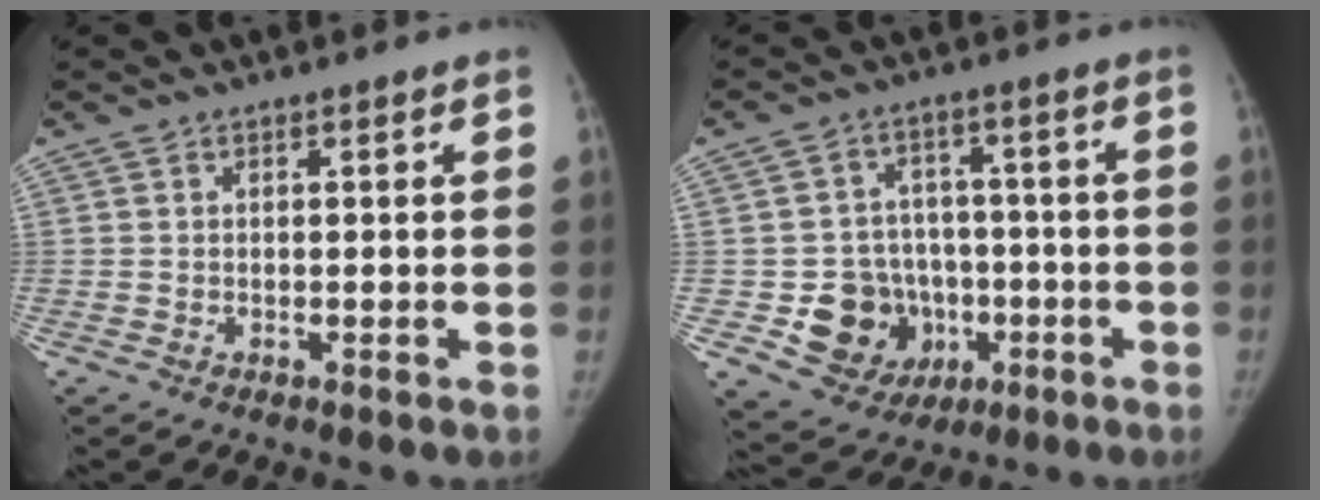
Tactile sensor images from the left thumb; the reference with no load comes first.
{"total": 11.8, "force": [-3.2, 10.3, 4.8], "torque": [-0.034, 0.022, -0.037]}